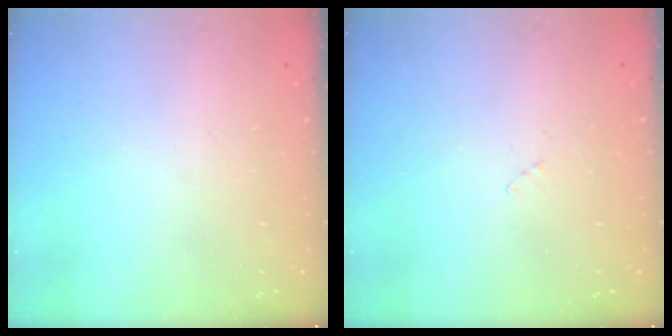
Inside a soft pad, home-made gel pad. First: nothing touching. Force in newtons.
{"total": 2.7, "press": 2.7, "slide": 0.3}